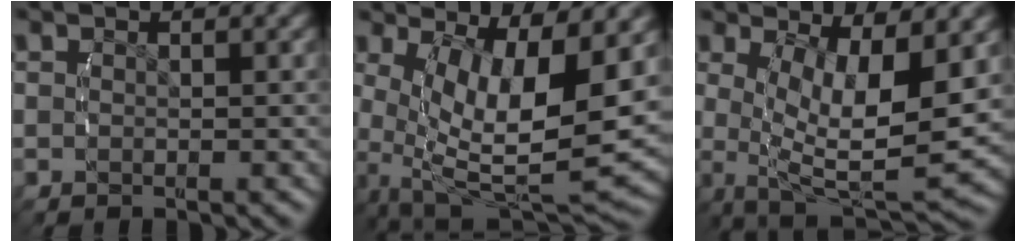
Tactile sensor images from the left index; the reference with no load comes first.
{"total": 12.2, "force": [-0.9, 6.5, 10.2], "torque": [-0.196, -0.050, 0.003]}
{"total": 9.7, "force": [-1.0, 4.9, 8.4], "torque": [-0.160, -0.045, 0.000]}